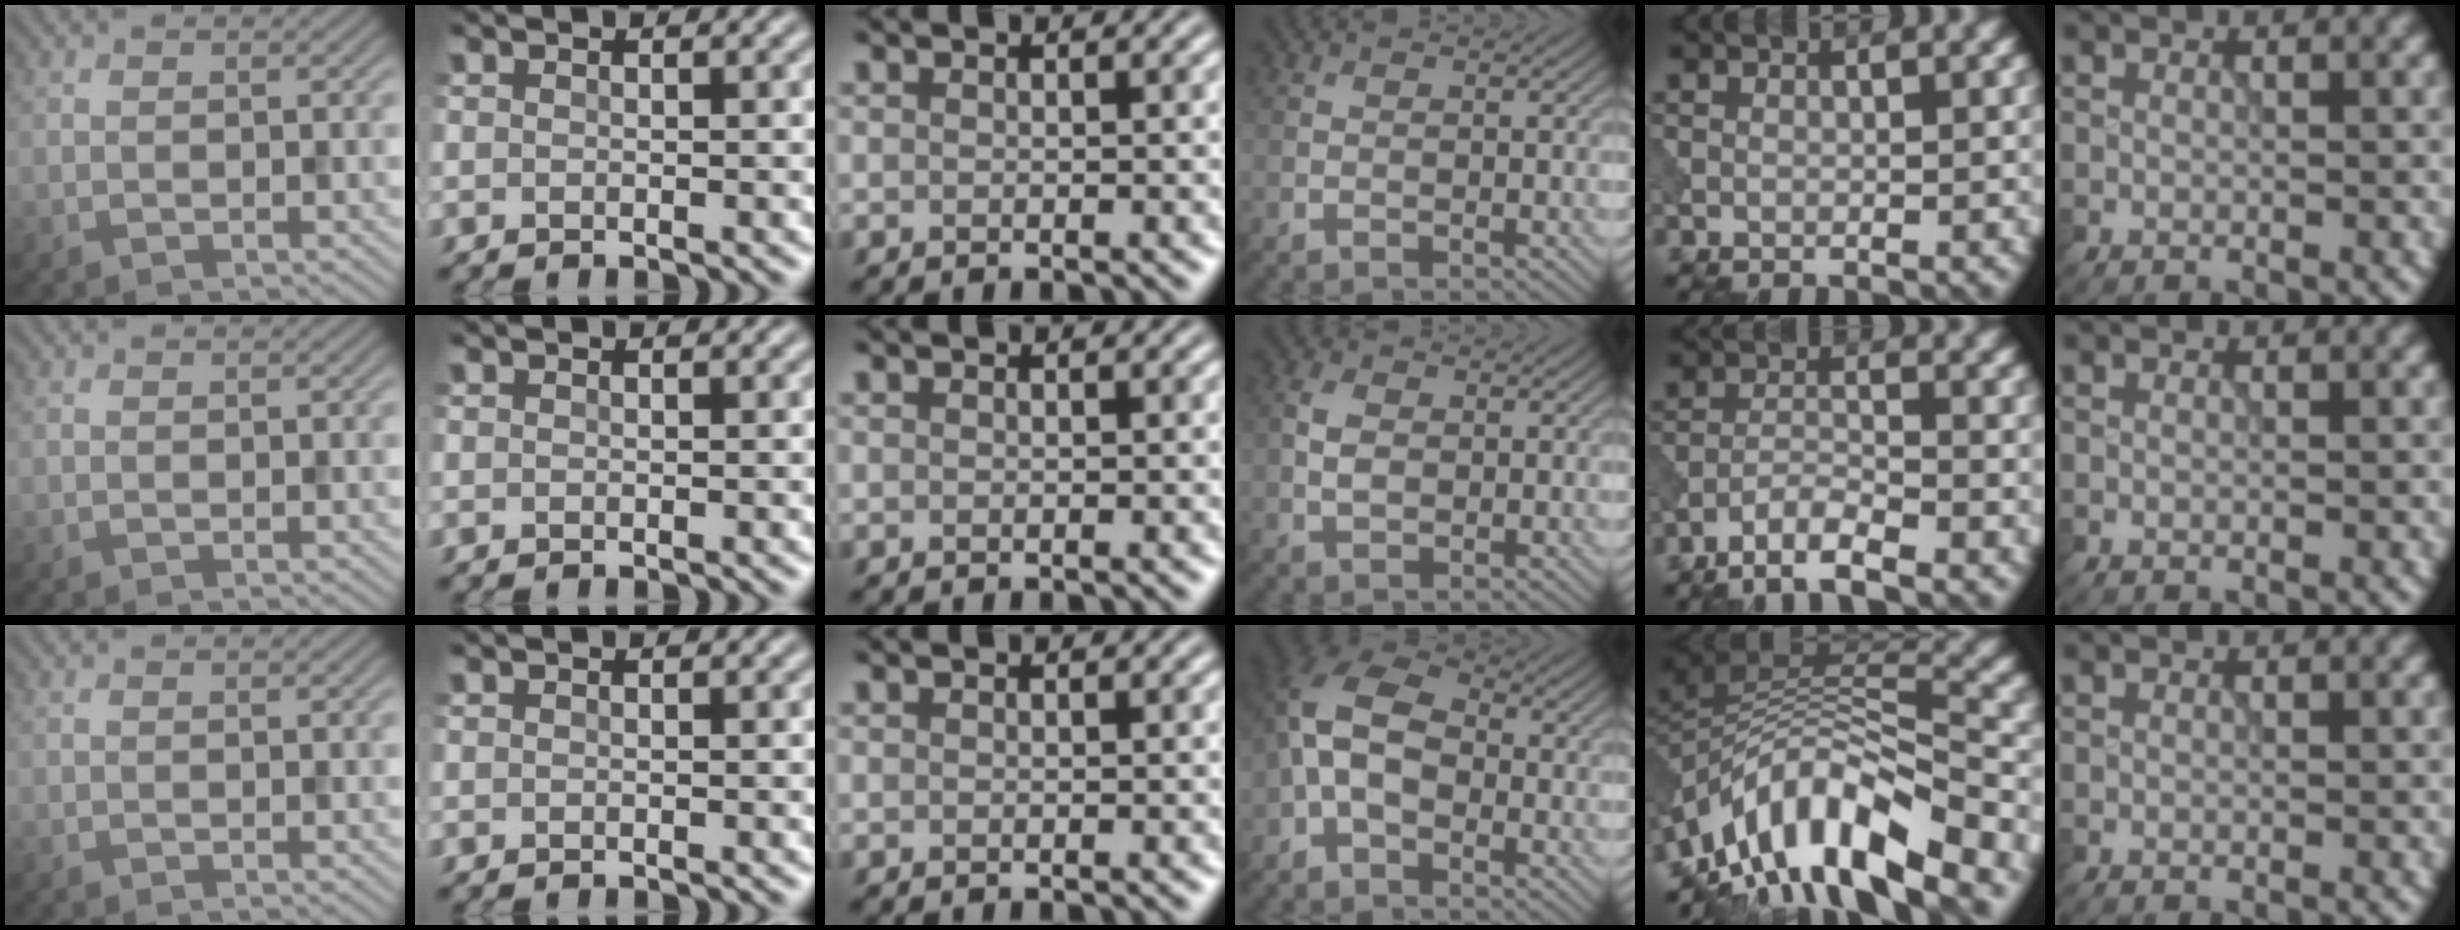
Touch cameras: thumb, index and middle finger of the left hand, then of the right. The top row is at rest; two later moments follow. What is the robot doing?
{"motion": "dispense", "object": "pipette"}